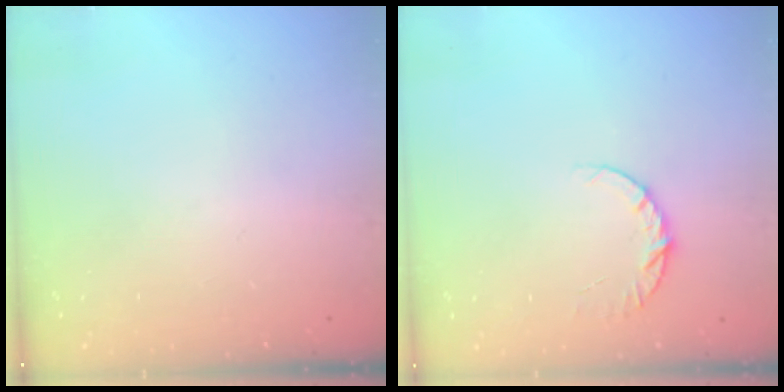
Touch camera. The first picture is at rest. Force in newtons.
{"total": 6.3, "press": 6.3, "slide": 0.6}